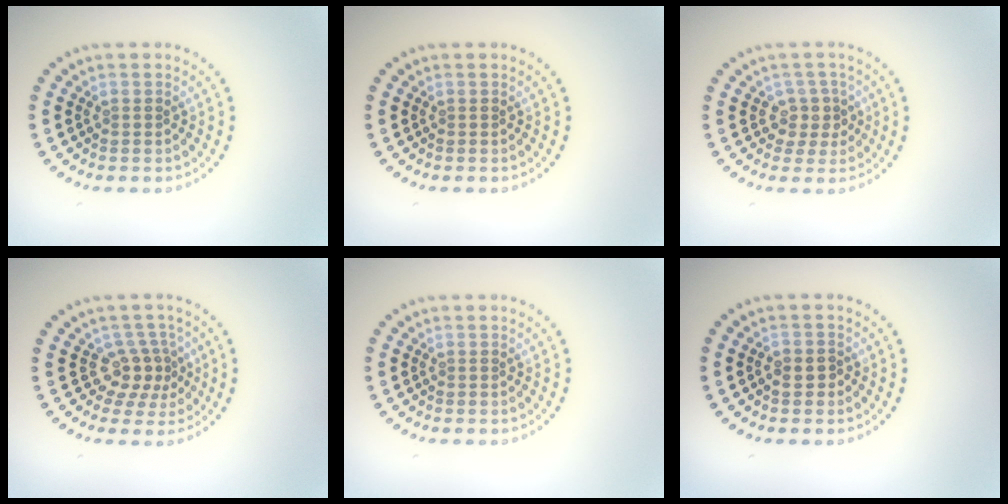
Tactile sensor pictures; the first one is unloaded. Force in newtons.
{"total": 0.0}
{"total": 2.2, "press": 1.9, "slide": 1.1}
{"total": 2.9, "press": 2.1, "slide": 2.0}
{"total": 0.0}
{"total": 1.1, "press": 1.0, "slide": 0.4}